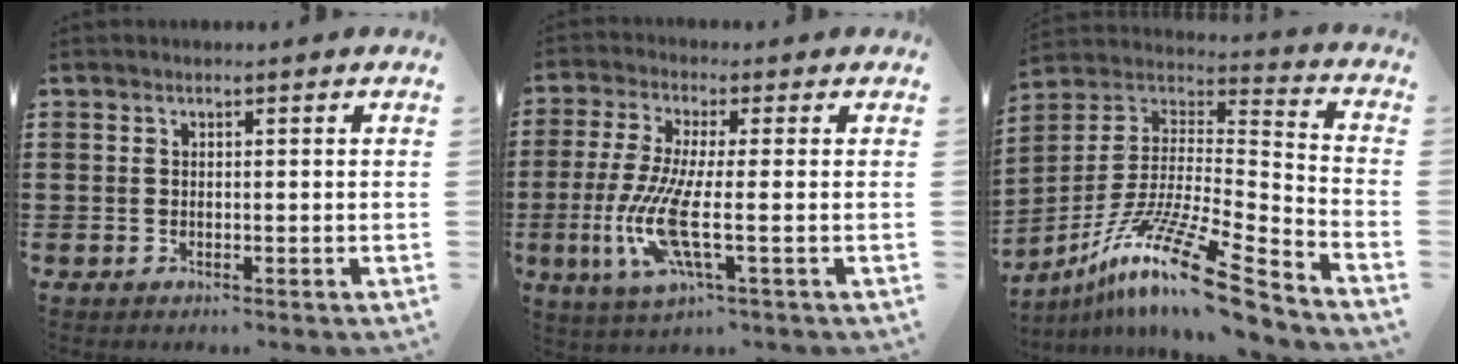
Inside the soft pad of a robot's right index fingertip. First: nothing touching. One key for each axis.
{"total": 9.5, "fx": -2.2, "fy": 1.5, "fz": 9.2, "tx": -0.219, "ty": -0.037, "tz": -0.046}
{"total": 15.7, "fx": -11.0, "fy": 1.7, "fz": 11.0, "tx": -0.209, "ty": 0.021, "tz": -0.205}